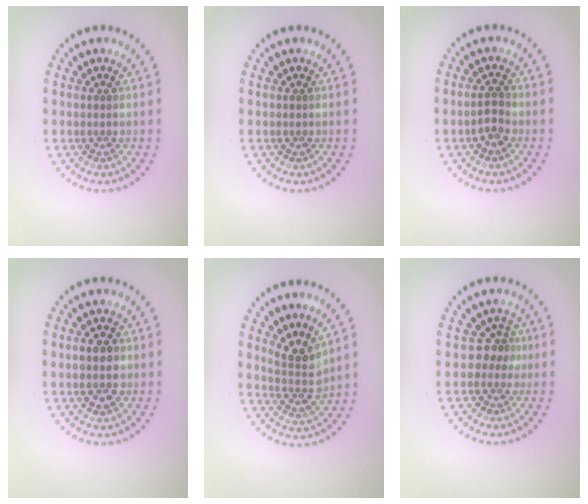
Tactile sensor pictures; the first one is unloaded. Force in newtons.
{"total": 0.0}
{"total": 1.9, "press": 1.8, "slide": 0.6}
{"total": 2.3, "press": 2.3, "slide": 0.0}
{"total": 3.2, "press": 2.2, "slide": 2.2}
{"total": 2.2, "press": 1.5, "slide": 1.6}